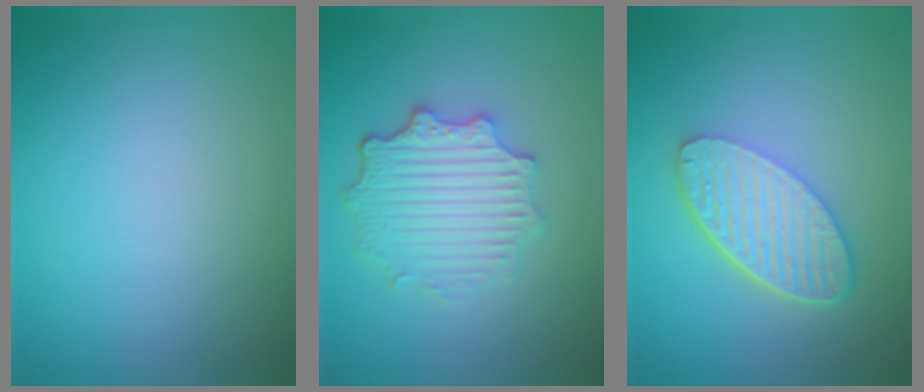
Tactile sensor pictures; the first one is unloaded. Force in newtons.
{"total": 4.6, "press": 3.6, "slide": 2.8}
{"total": 5.9, "press": 4.2, "slide": 4.1}